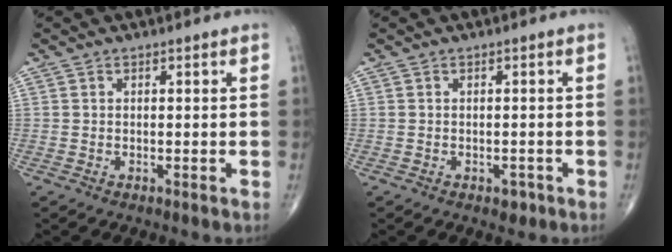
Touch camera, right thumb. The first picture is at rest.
{"total": 1.5, "force": [-0.8, 1.0, 0.8], "torque": [-0.004, 0.003, -0.008]}